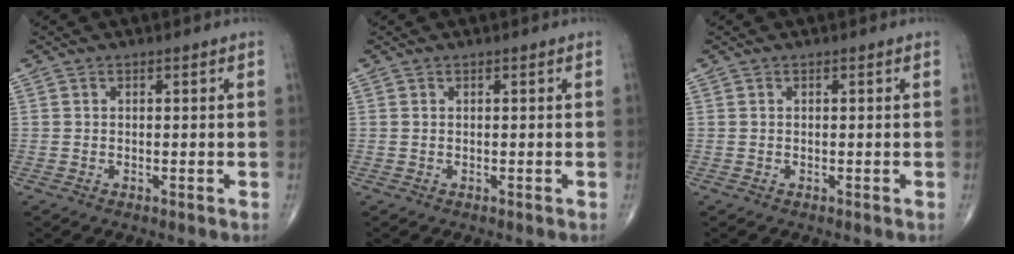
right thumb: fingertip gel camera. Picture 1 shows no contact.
{"total": 0.0}
{"total": 0.0}